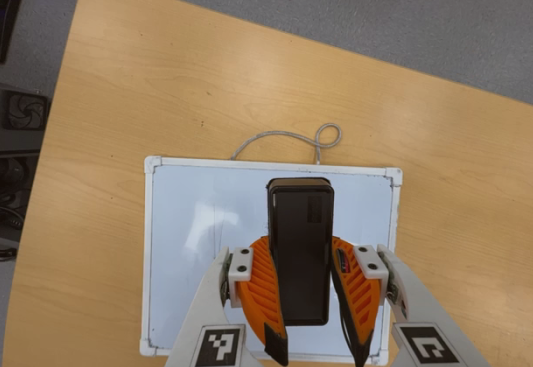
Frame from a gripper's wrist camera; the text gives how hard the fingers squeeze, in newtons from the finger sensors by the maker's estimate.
{"total": 10.2, "left": 8.4, "right": 12.1}